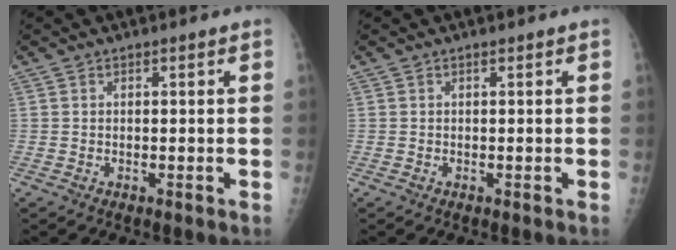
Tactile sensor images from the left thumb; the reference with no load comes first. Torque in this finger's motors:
{"motor_torque": [0.11, 0.08, 0.00, 0.00, 0.00]}